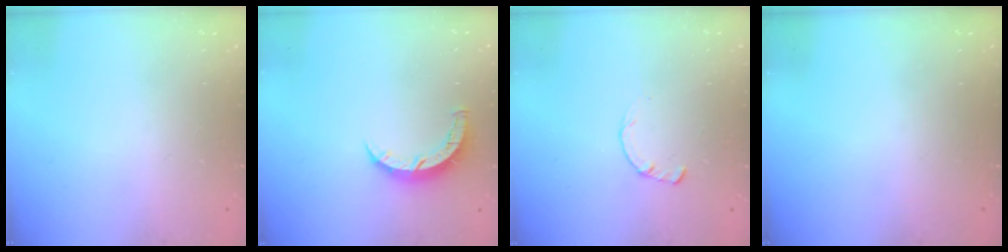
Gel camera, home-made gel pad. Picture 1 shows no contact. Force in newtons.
{"total": 5.5, "press": 5.5, "slide": 0.5}
{"total": 1.7, "press": 1.7, "slide": 0.2}
{"total": 0.0}